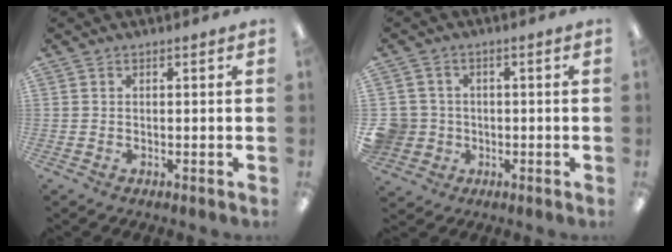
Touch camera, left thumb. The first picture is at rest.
{"total": 6.1, "force": [-0.5, 6.0, 1.1], "torque": [-0.037, 0.014, -0.006]}